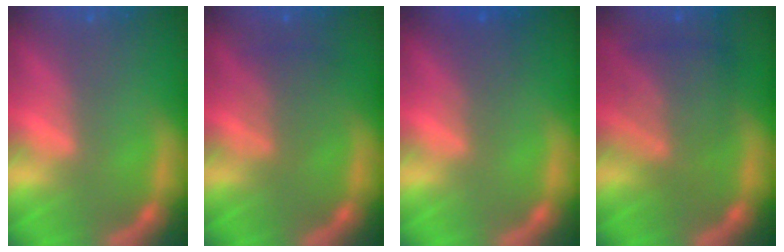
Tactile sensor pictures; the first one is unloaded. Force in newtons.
{"total": 2.5}
{"total": 2.0}
{"total": 5.5}